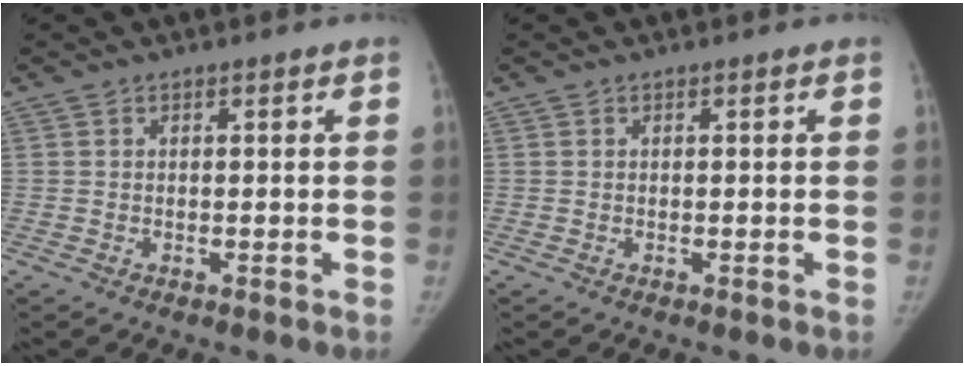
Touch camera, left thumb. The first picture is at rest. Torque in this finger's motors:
{"motor_torque": [0.04, 0.05, 0.23, -0.01, 0.03]}